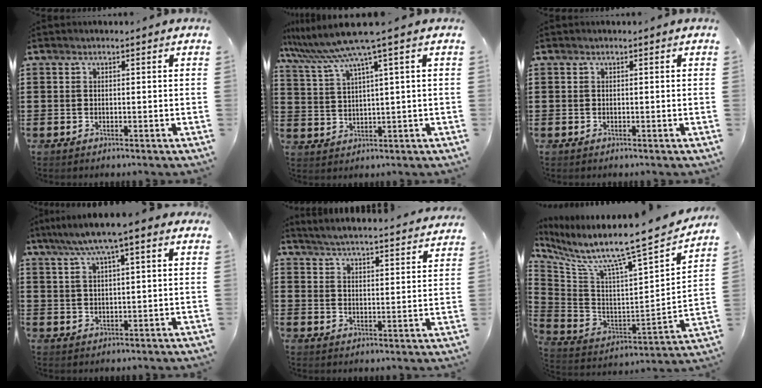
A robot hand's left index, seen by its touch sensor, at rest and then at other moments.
{"total": 7.1, "force": [4.6, -0.6, 5.4], "torque": [-0.136, -0.032, 0.074]}
{"total": 0.0}
{"total": 5.7, "force": [3.4, 0.4, 4.5], "torque": [-0.093, -0.003, 0.056]}
{"total": 4.6, "force": [4.5, -0.8, 0.6], "torque": [-0.032, -0.036, 0.075]}
{"total": 8.3, "force": [7.0, -0.6, 4.5], "torque": [-0.110, -0.078, 0.100]}